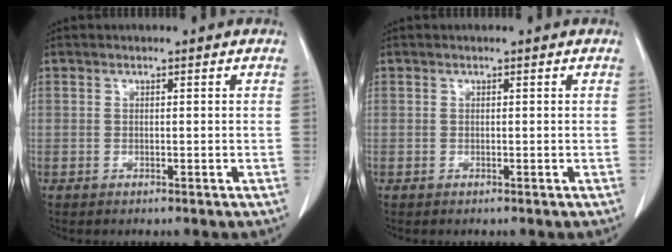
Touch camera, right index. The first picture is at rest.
{"total": 0.0}